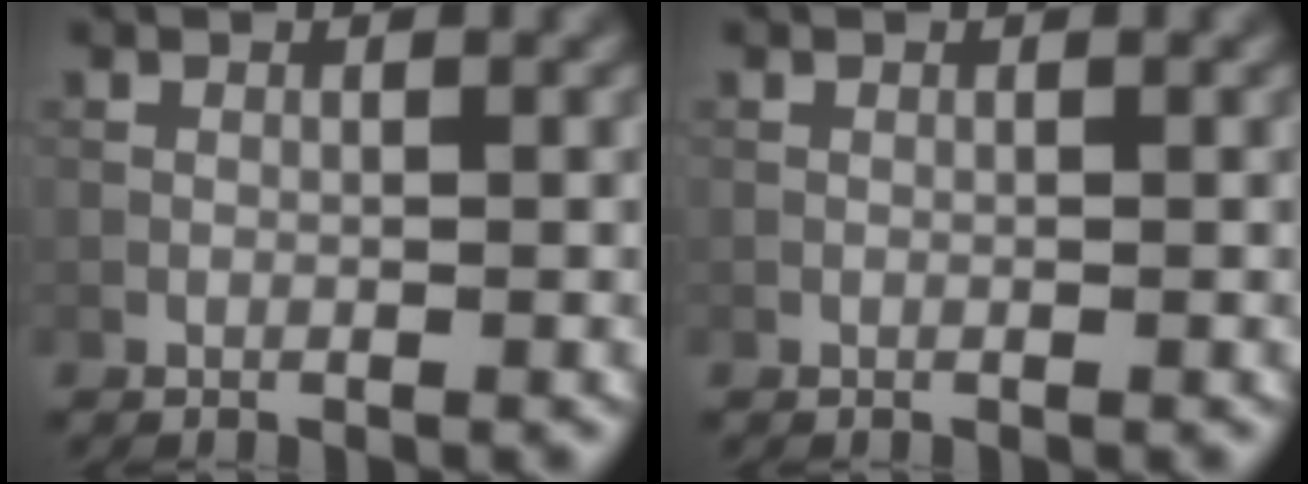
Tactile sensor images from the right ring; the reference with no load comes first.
{"total": 0.0}